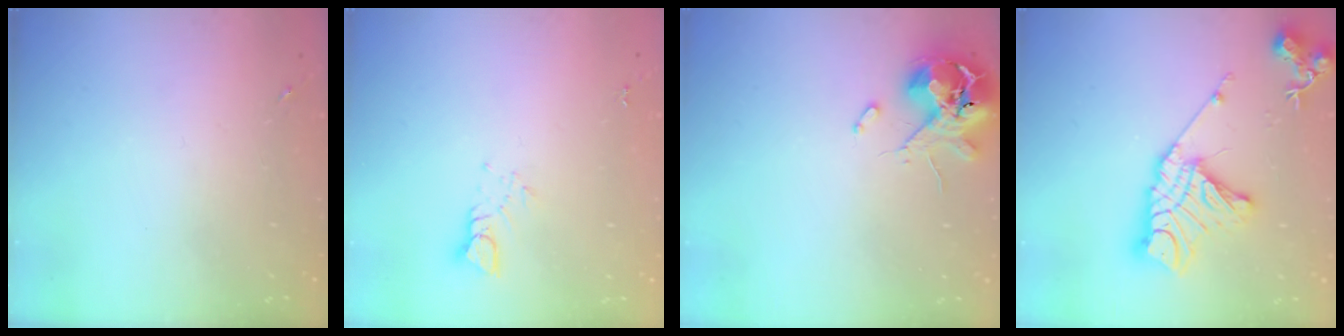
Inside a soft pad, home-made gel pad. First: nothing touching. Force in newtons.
{"total": 3.8, "press": 3.8, "slide": 0.3}
{"total": 10.7, "press": 10.6, "slide": 1.6}
{"total": 19.1, "press": 19.0, "slide": 1.8}